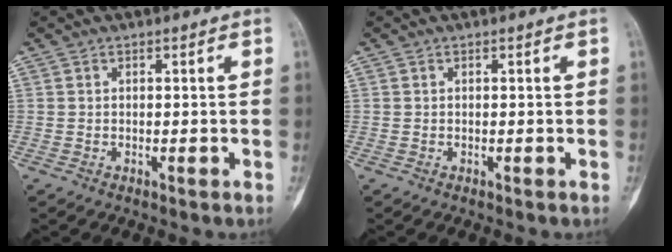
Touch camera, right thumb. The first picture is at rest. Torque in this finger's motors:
{"motor_torque": [1.52, 1.53, -0.04, 0.01, 0.00]}